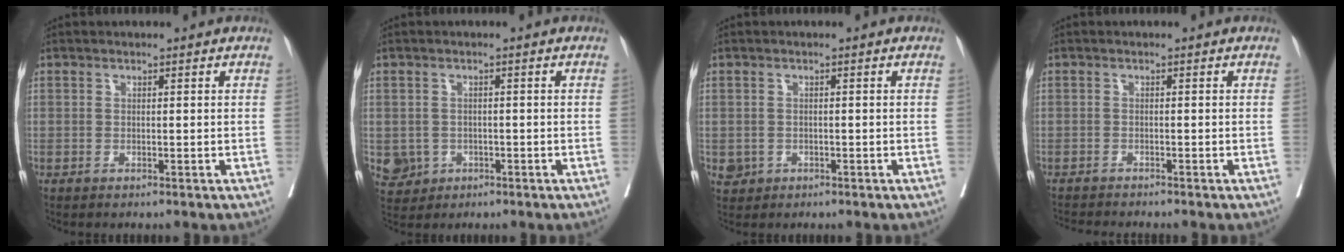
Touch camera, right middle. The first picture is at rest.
{"total": 4.4, "force": [-1.4, 4.1, 0.6], "torque": [-0.008, 0.006, -0.017]}
{"total": 1.9, "force": [-0.7, 1.7, 0.5], "torque": [-0.005, 0.004, -0.005]}
{"total": 4.5, "force": [-4.3, -0.3, 1.2], "torque": [-0.013, -0.012, -0.067]}